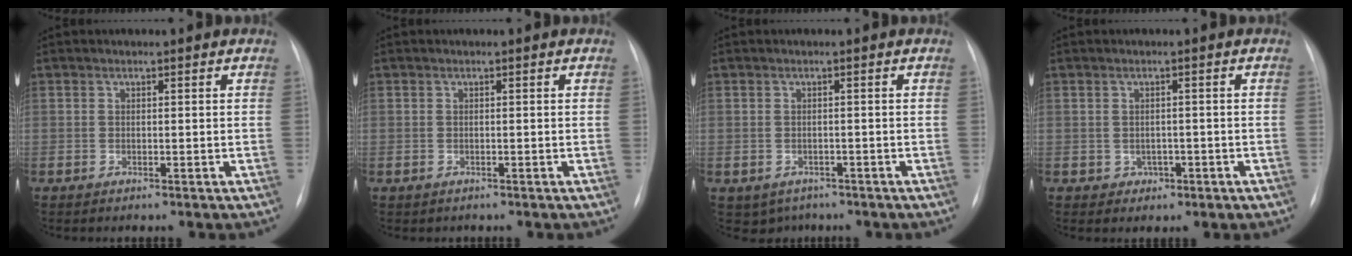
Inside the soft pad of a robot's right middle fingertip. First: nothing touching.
{"total": 0.5, "force": [-0.3, 0.4, 0.0], "torque": [-0.003, 0.004, -0.004]}
{"total": 3.7, "force": [-2.3, 2.8, 0.7], "torque": [-0.008, 0.003, -0.027]}
{"total": 2.0, "force": [-0.7, 1.8, 0.6], "torque": [-0.009, 0.007, -0.001]}